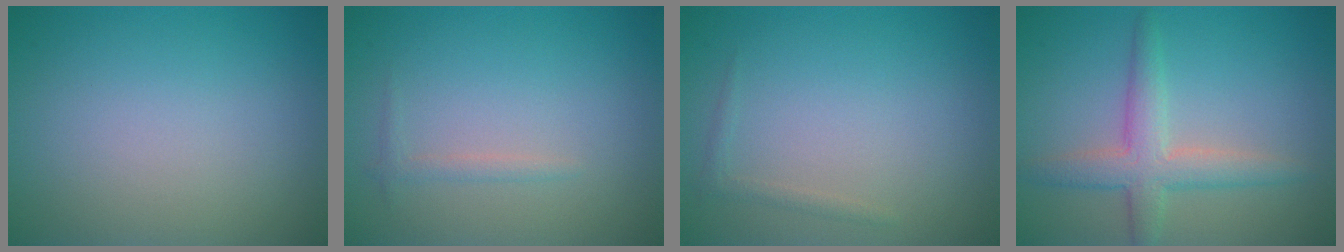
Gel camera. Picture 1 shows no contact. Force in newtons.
{"total": 0.9, "press": 0.9, "slide": 0.1}
{"total": 0.8, "press": 0.8, "slide": 0.1}
{"total": 3.8, "press": 3.8, "slide": 0.0}